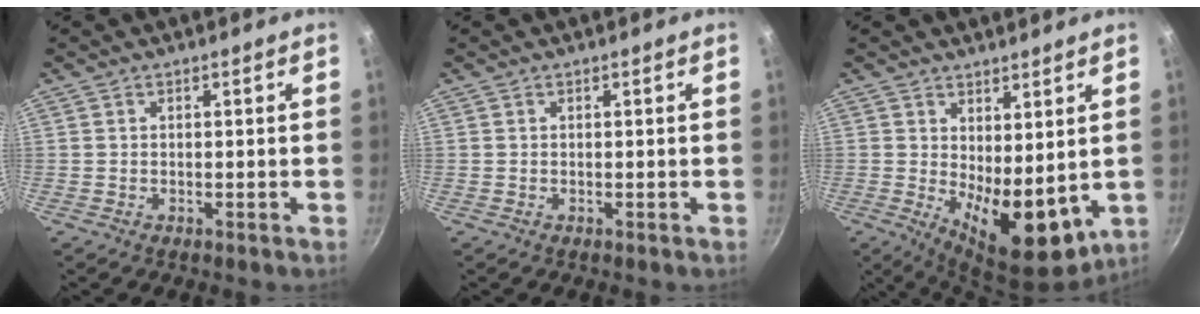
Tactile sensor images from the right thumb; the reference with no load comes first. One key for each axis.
{"total": 0.0}
{"total": 11.4, "fx": 1.0, "fy": 5.6, "fz": 9.9, "tx": -0.119, "ty": -0.035, "tz": 0.029}